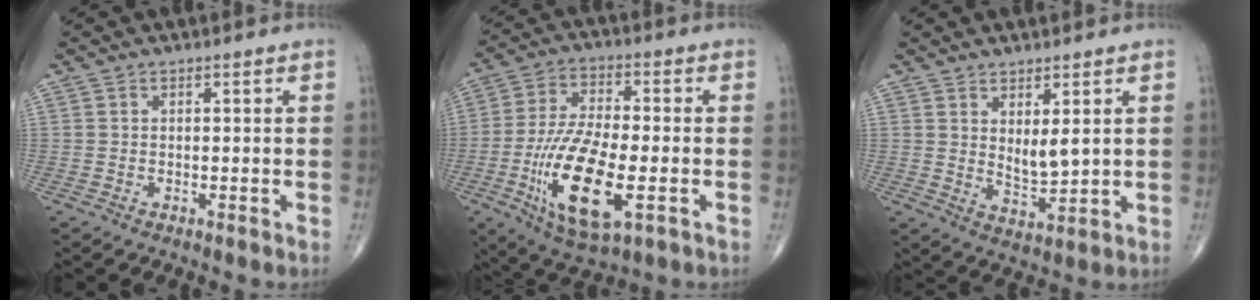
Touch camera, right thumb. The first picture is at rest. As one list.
[{"total": 17.3, "force": [-4.9, 6.4, 15.2], "torque": [-0.302, 0.001, -0.082]}, {"total": 5.2, "force": [1.7, 2.0, 4.4], "torque": [-0.069, -0.027, 0.038]}]